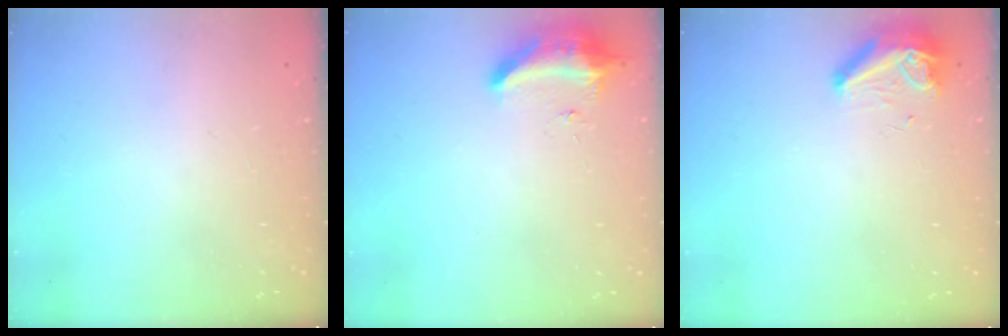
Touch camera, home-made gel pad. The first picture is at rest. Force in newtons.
{"total": 8.9, "press": 8.8, "slide": 1.6}
{"total": 8.3, "press": 8.3, "slide": 0.9}